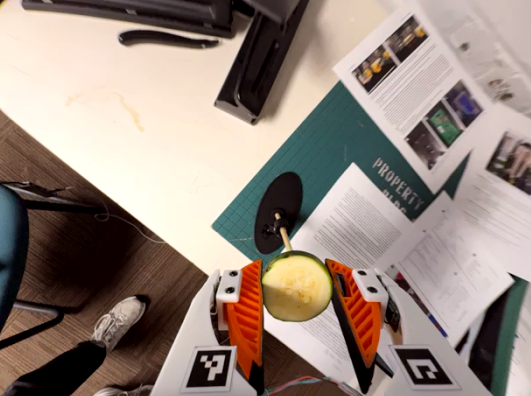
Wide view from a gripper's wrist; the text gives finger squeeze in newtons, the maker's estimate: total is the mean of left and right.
{"total": 9.0, "left": 9.4, "right": 8.7}